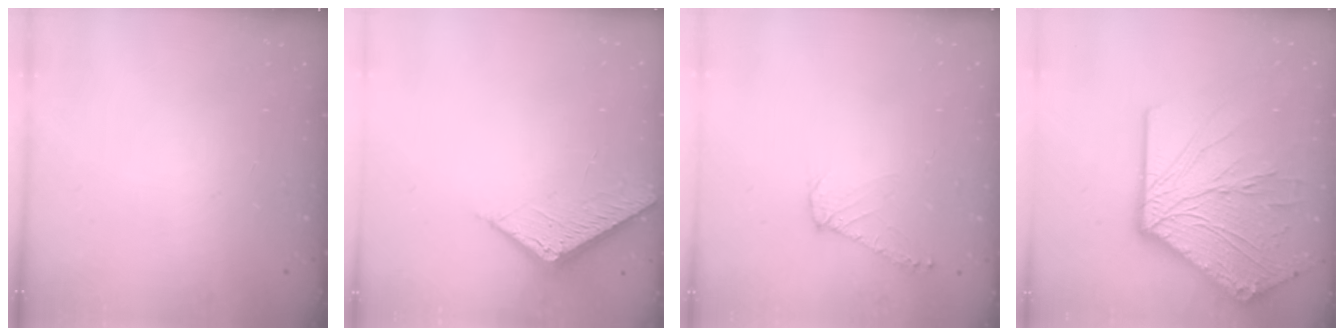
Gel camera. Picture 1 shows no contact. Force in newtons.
{"total": 7.4, "press": 7.4, "slide": 0.2}
{"total": 7.3, "press": 7.2, "slide": 0.7}
{"total": 22.4, "press": 22.3, "slide": 2.8}